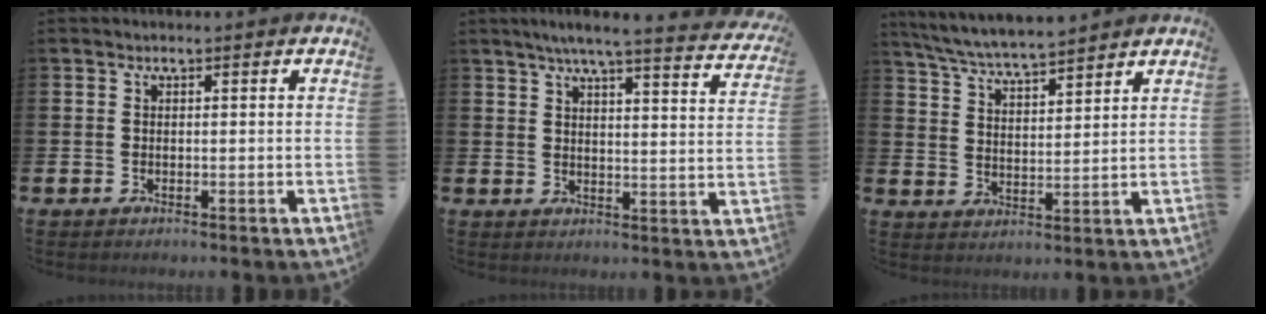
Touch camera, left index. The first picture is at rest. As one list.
[{"total": 5.6, "force": [5.1, -0.2, 2.4], "torque": [-0.052, -0.033, 0.083]}, {"total": 6.1, "force": [5.9, 0.3, 1.4], "torque": [-0.050, -0.032, 0.104]}]